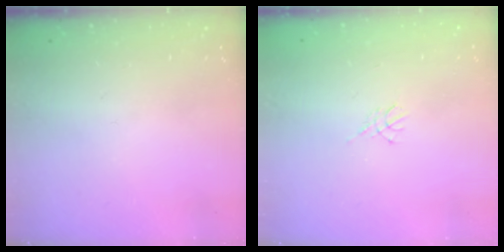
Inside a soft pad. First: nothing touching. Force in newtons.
{"total": 3.0, "press": 2.9, "slide": 0.6}